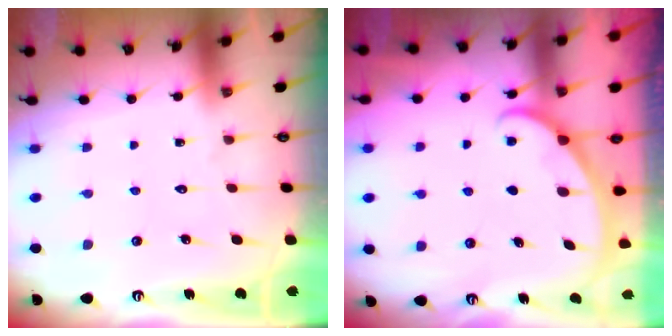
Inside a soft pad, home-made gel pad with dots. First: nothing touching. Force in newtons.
{"total": 1.2, "press": 1.2, "slide": 0.2}